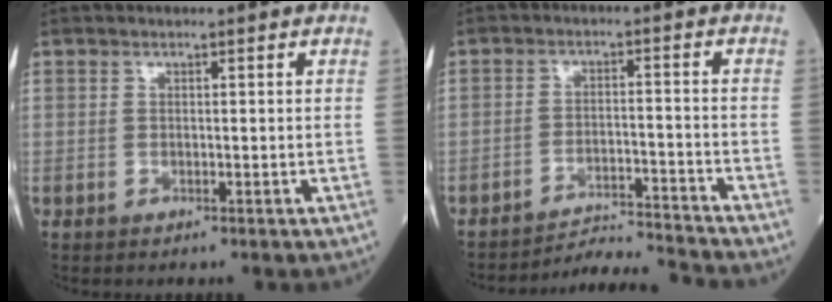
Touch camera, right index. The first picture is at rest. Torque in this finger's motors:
{"motor_torque": [0.13, -0.37, 0.01, 0.00]}